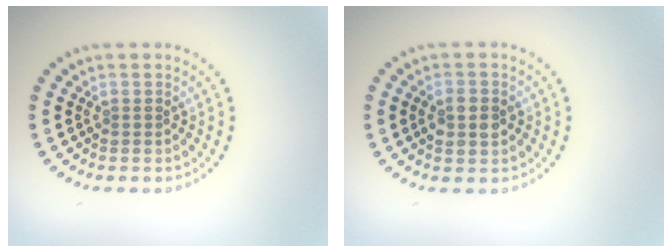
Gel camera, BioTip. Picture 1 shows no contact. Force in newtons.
{"total": 2.9, "press": 2.9, "slide": 0.1}